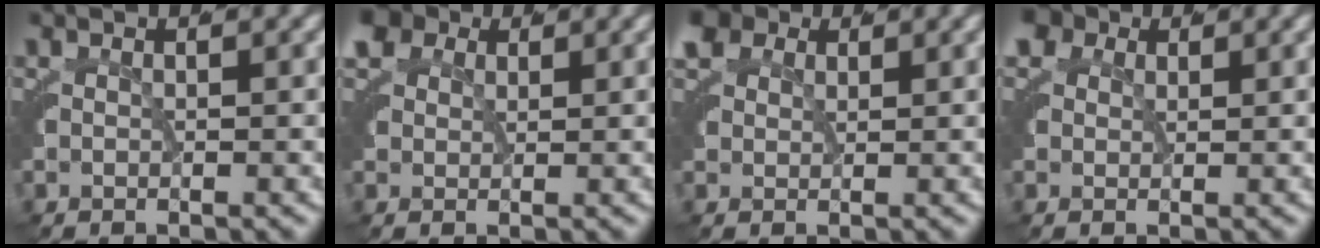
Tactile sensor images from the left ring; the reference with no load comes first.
{"total": 3.6, "force": [2.0, 2.6, 1.5], "torque": [-0.052, -0.005, 0.034]}
{"total": 2.8, "force": [1.8, 1.9, 1.1], "torque": [-0.040, -0.002, 0.031]}
{"total": 3.7, "force": [1.6, 3.0, 1.5], "torque": [-0.051, -0.008, 0.026]}